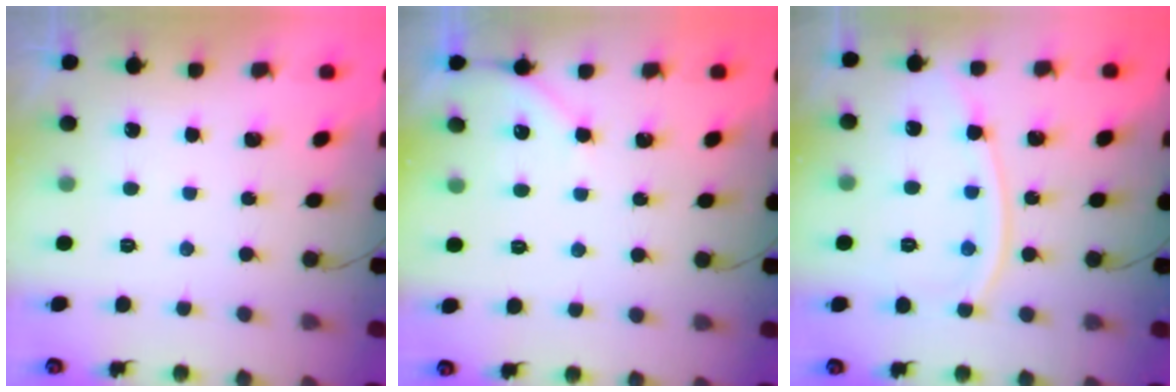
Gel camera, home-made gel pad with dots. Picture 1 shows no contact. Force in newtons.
{"total": 3.8, "press": 3.8, "slide": 0.6}
{"total": 11.3, "press": 11.2, "slide": 1.3}